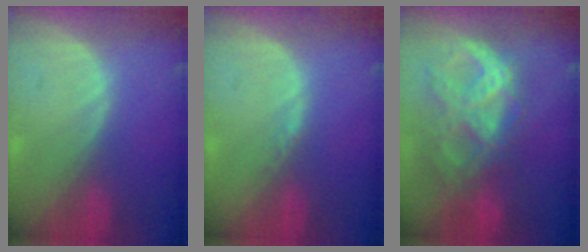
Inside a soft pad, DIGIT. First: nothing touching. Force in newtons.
{"total": 0.6, "press": 0.5, "slide": 0.4}
{"total": 10.6, "press": 8.9, "slide": 5.7}